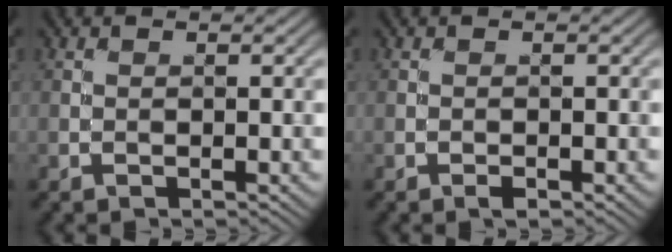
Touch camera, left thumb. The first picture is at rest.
{"total": 0.6, "force": [-0.4, 0.2, 0.4], "torque": [-0.006, 0.001, -0.009]}